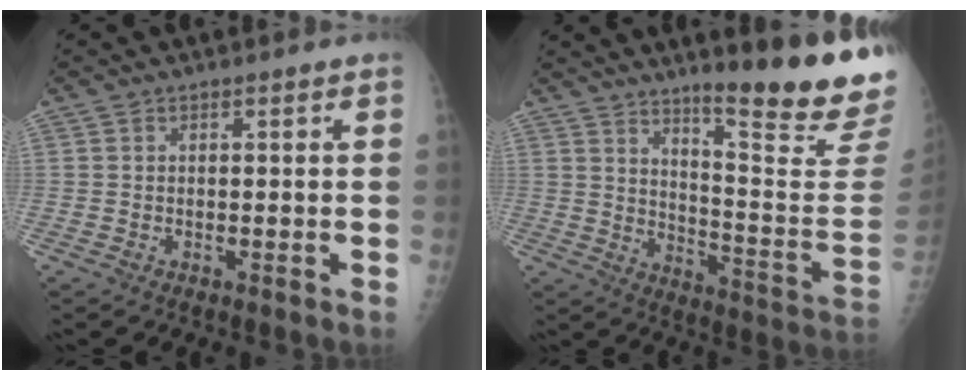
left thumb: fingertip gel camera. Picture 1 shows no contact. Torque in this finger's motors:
{"motor_torque": [0.75, 0.25, 1.11, -1.66, 0.07]}